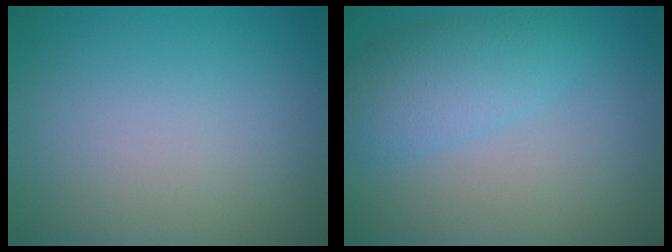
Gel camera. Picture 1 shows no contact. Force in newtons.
{"total": 3.9, "press": 3.9, "slide": 0.2}